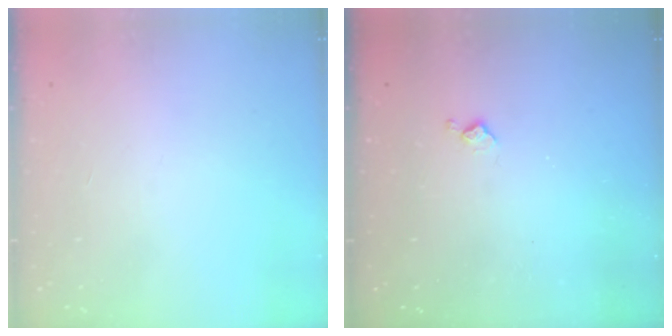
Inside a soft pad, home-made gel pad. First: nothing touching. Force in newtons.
{"total": 3.8, "press": 3.8, "slide": 0.7}